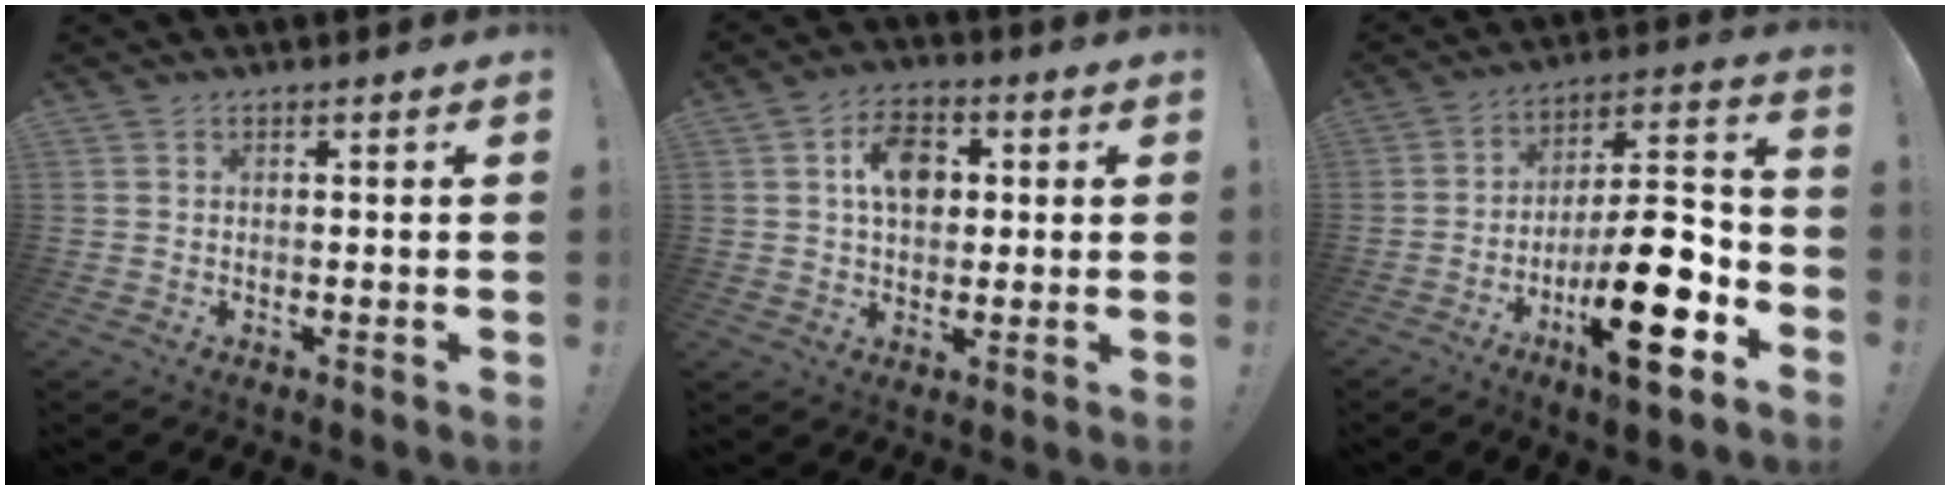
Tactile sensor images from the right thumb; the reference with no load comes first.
{"total": 9.5, "force": [2.3, 6.9, 6.1], "torque": [-0.077, 0.002, 0.040]}
{"total": 21.1, "force": [-8.5, 6.6, 18.2], "torque": [-0.291, 0.053, -0.131]}